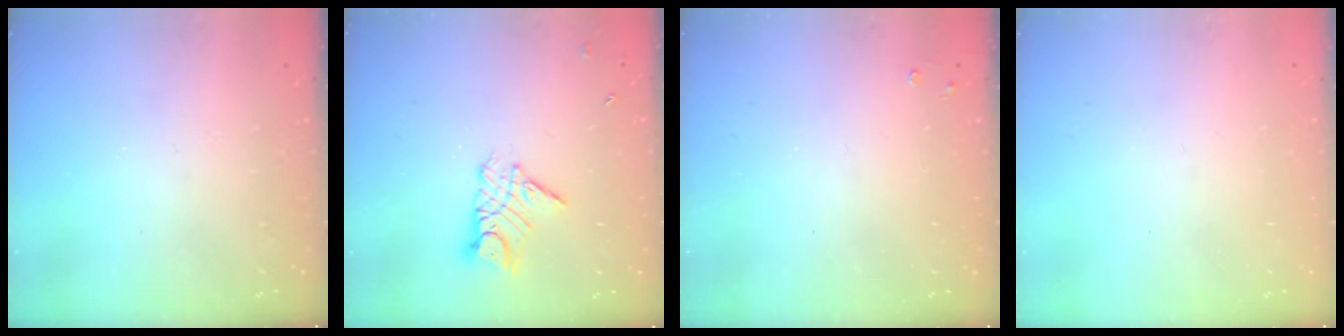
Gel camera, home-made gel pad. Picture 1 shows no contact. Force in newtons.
{"total": 10.2, "press": 10.1, "slide": 0.9}
{"total": 1.9, "press": 1.8, "slide": 0.4}
{"total": 0.0}